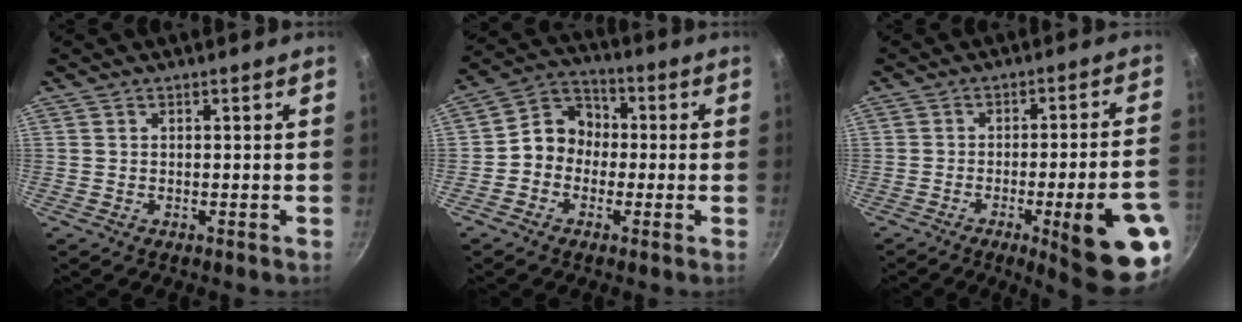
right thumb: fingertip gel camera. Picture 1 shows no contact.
{"total": 8.3, "force": [-1.0, 7.2, 3.9], "torque": [-0.028, 0.032, -0.039]}
{"total": 17.1, "force": [-6.5, 2.8, 15.6], "torque": [-0.184, 0.030, -0.080]}